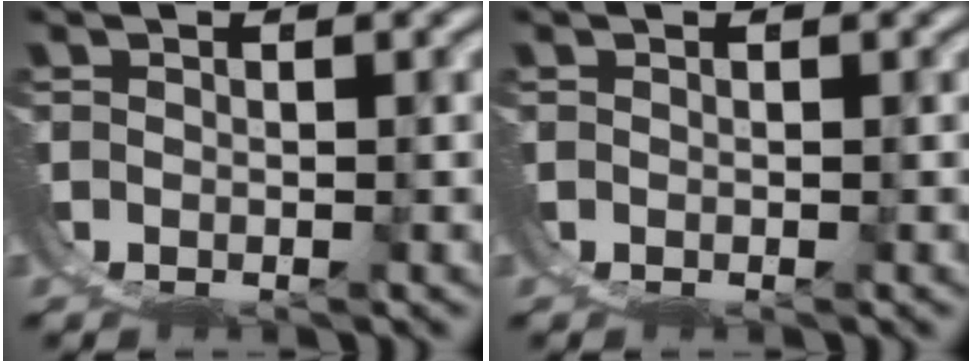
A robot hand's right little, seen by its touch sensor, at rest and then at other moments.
{"total": 0.0}